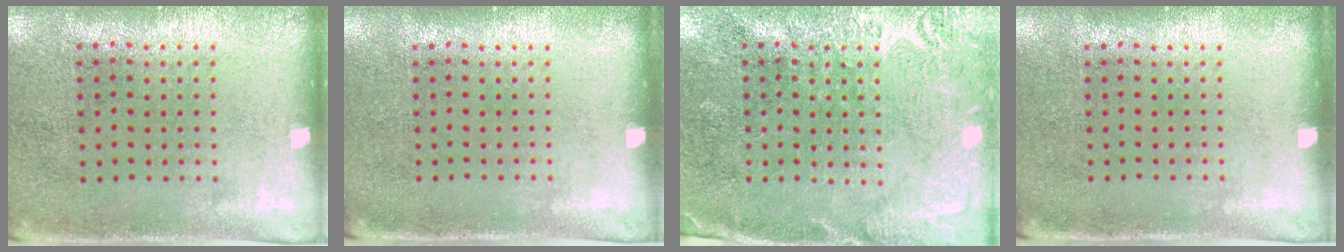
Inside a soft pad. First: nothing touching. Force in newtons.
{"total": 0.0}
{"total": 2.8, "press": 2.8, "slide": 0.3}
{"total": 0.0}